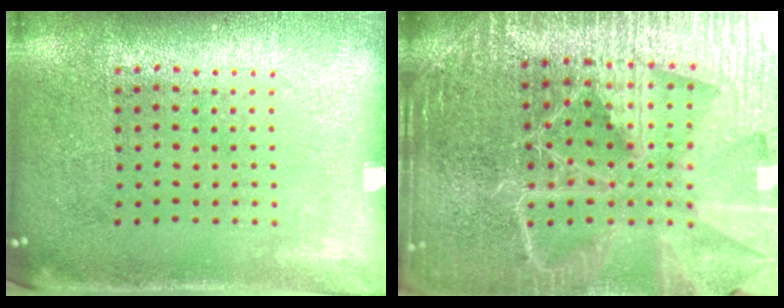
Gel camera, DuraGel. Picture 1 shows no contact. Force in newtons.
{"total": 5.6, "press": 5.0, "slide": 2.4}